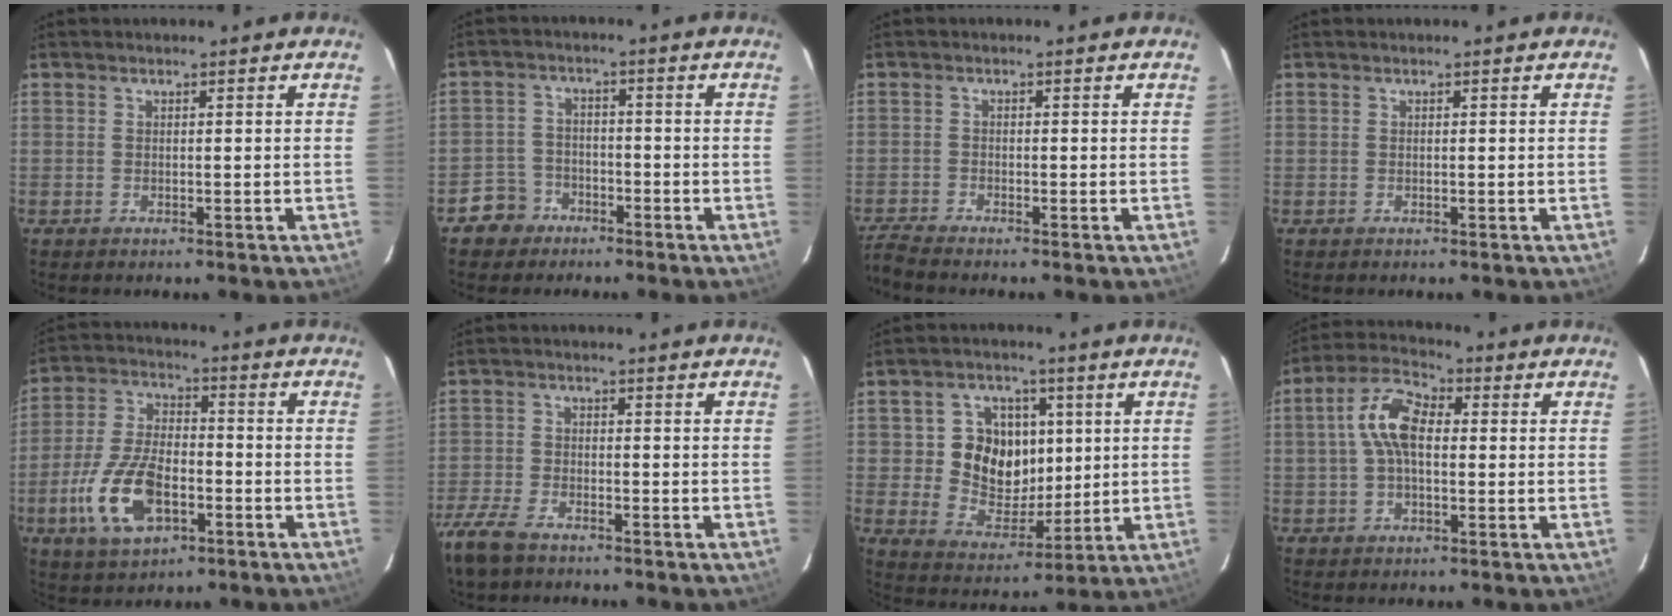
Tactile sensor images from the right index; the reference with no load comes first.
{"total": 5.5, "force": [-3.5, 4.2, 0.2], "torque": [-0.018, 0.023, -0.064]}
{"total": 3.4, "force": [-3.3, -0.3, 0.8], "torque": [-0.030, -0.013, -0.068]}
{"total": 0.0}
{"total": 14.2, "force": [-5.4, 7.2, 11.0], "torque": [-0.241, -0.002, -0.096]}
{"total": 8.6, "force": [-6.5, 3.7, 4.4], "torque": [-0.124, -0.019, -0.134]}
{"total": 12.1, "force": [1.9, 10.4, 5.9], "torque": [-0.125, 0.008, 0.045]}
{"total": 9.0, "force": [0.7, 4.8, 7.6], "torque": [-0.156, 0.025, 0.008]}